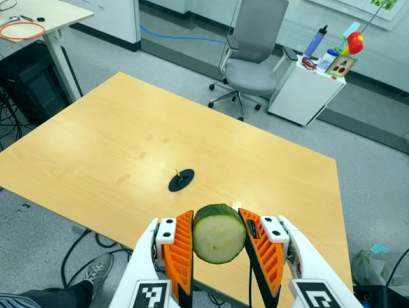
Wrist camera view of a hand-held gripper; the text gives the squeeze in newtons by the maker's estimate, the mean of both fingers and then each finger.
{"total": 9.5, "left": 8.4, "right": 10.6}